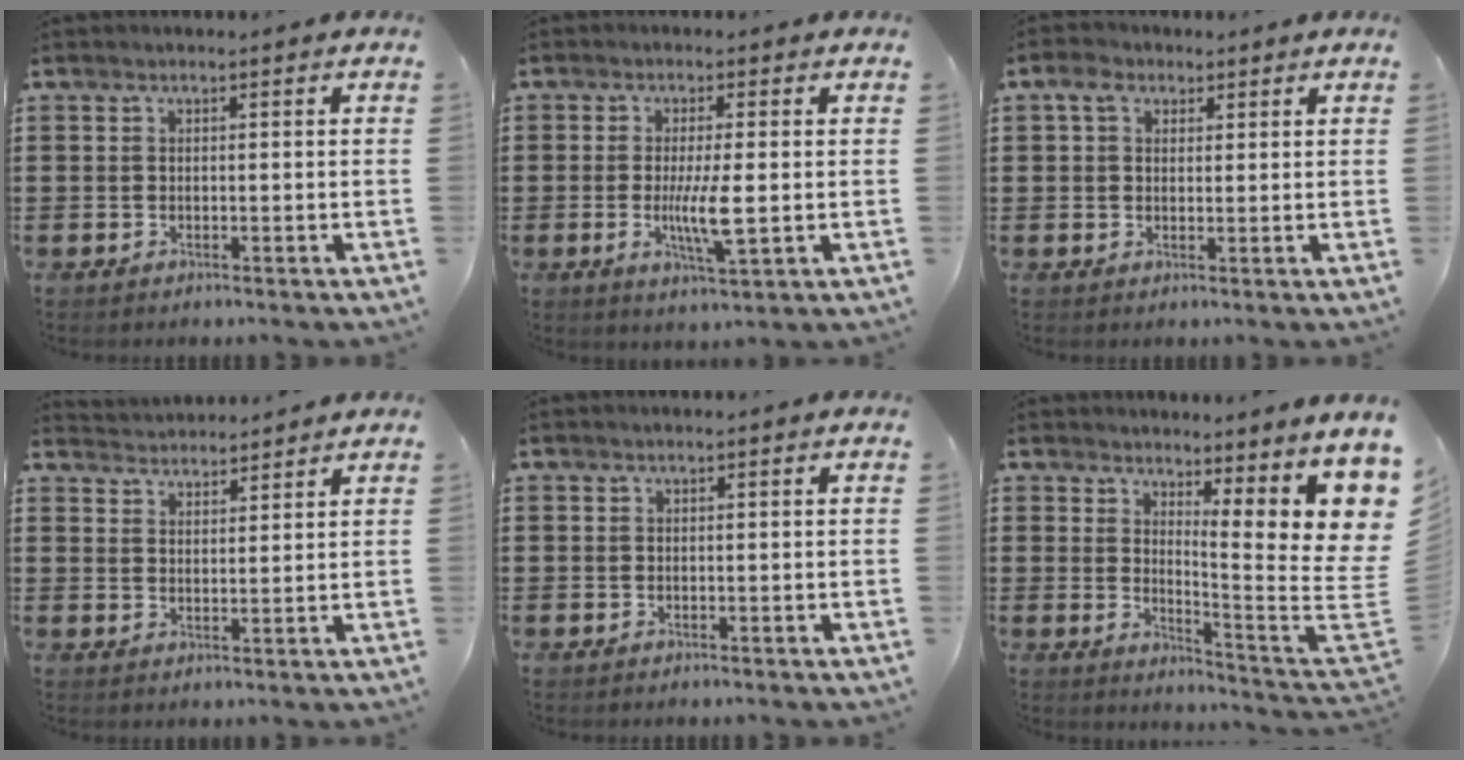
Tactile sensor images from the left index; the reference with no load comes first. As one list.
[{"total": 6.1, "force": [-0.6, 1.0, 5.9], "torque": [-0.117, -0.009, -0.015]}, {"total": 3.5, "force": [2.0, 2.4, 1.6], "torque": [-0.043, 0.015, 0.033]}, {"total": 3.1, "force": [3.0, 0.1, -0.7], "torque": [0.002, -0.011, 0.056]}, {"total": 0.0}, {"total": 9.0, "force": [5.4, 1.5, 7.0], "torque": [-0.109, -0.065, 0.092]}]